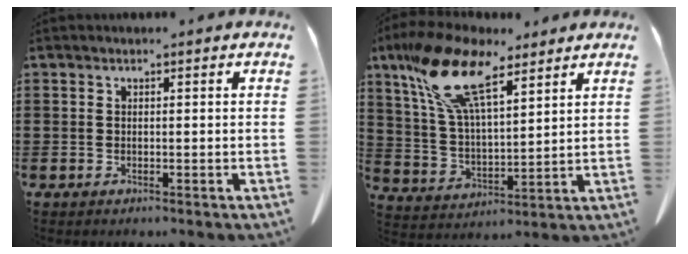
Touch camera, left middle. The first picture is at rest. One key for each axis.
{"total": 14.6, "fx": 9.5, "fy": 5.0, "fz": 9.9, "tx": -0.228, "ty": -0.020, "tz": 0.168}